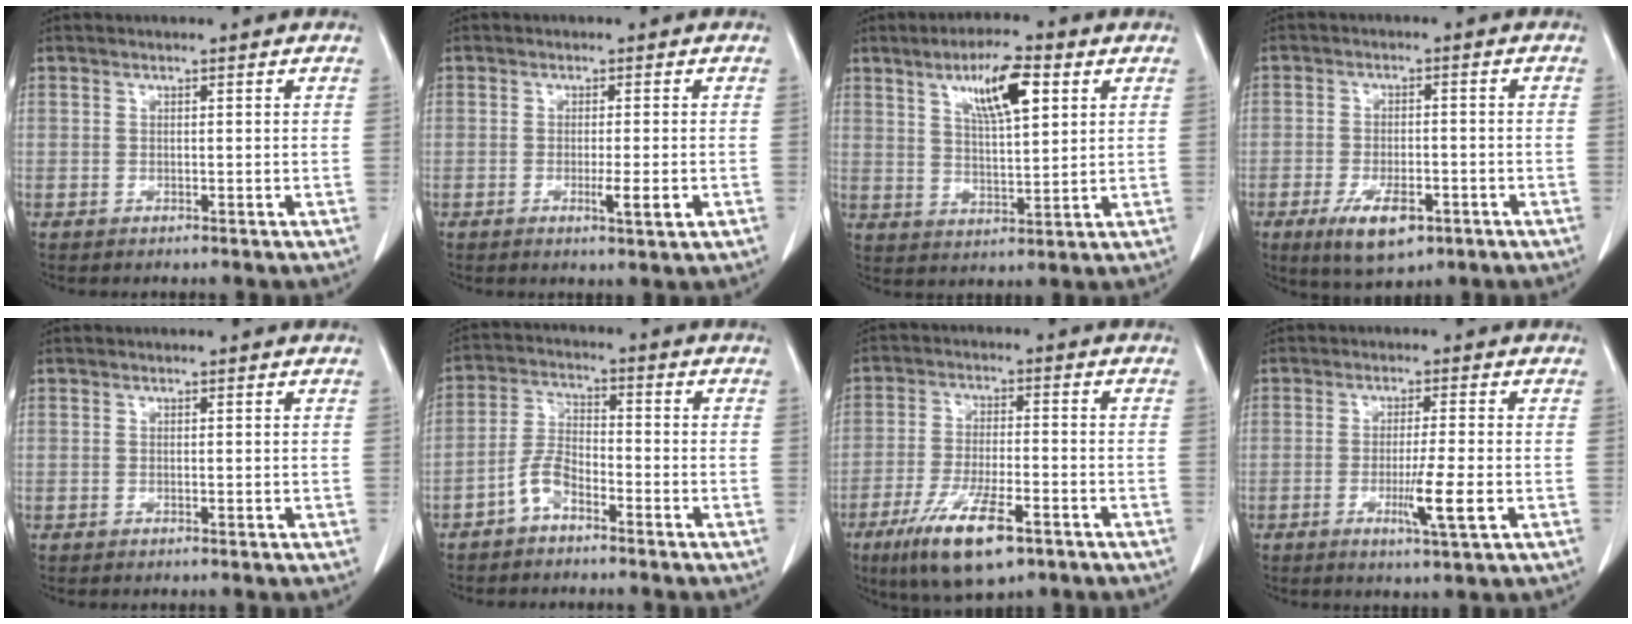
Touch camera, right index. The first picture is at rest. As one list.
[{"total": 3.4, "force": [-1.0, -0.1, 3.2], "torque": [-0.052, -0.008, -0.014]}, {"total": 9.3, "force": [4.4, 1.8, 8.0], "torque": [-0.141, 0.004, 0.077]}, {"total": 7.5, "force": [-4.0, 2.7, 5.8], "torque": [-0.105, -0.010, -0.058]}, {"total": 0.0}, {"total": 4.8, "force": [-3.3, 1.8, 3.0], "torque": [-0.072, 0.012, -0.067]}, {"total": 11.6, "force": [-6.7, 2.5, 9.1], "torque": [-0.177, -0.021, -0.109]}, {"total": 5.9, "force": [-1.8, -0.4, 5.6], "torque": [-0.098, -0.013, -0.027]}]